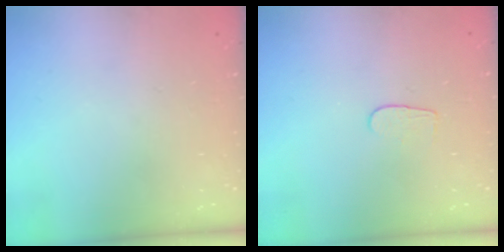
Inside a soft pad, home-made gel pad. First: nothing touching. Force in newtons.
{"total": 4.3, "press": 4.3, "slide": 0.5}